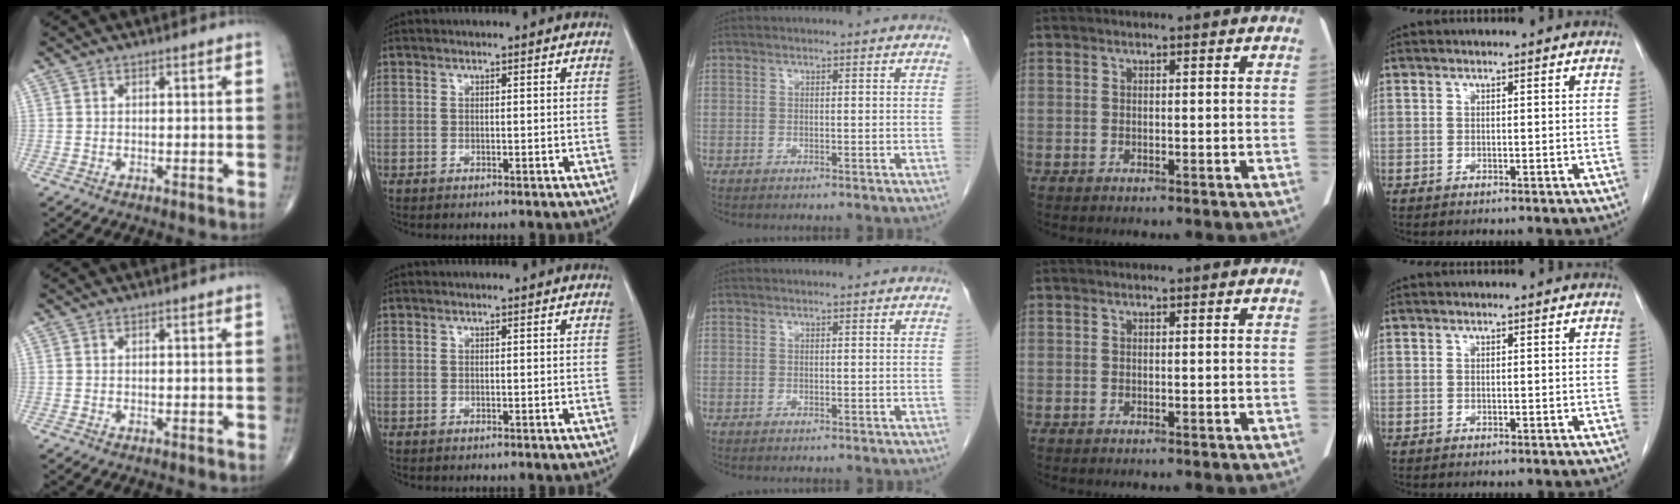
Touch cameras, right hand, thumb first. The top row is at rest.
{}